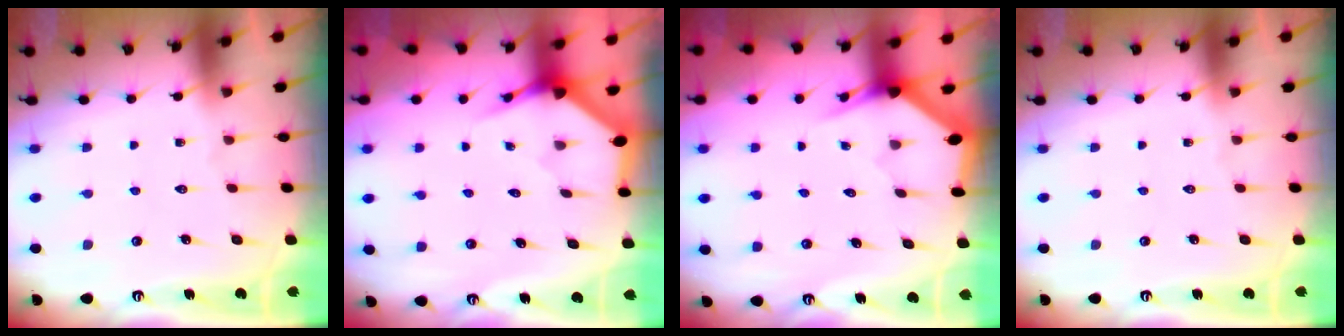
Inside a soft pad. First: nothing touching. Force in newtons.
{"total": 3.4, "press": 3.4, "slide": 0.1}
{"total": 3.2, "press": 3.2, "slide": 0.1}
{"total": 0.0}